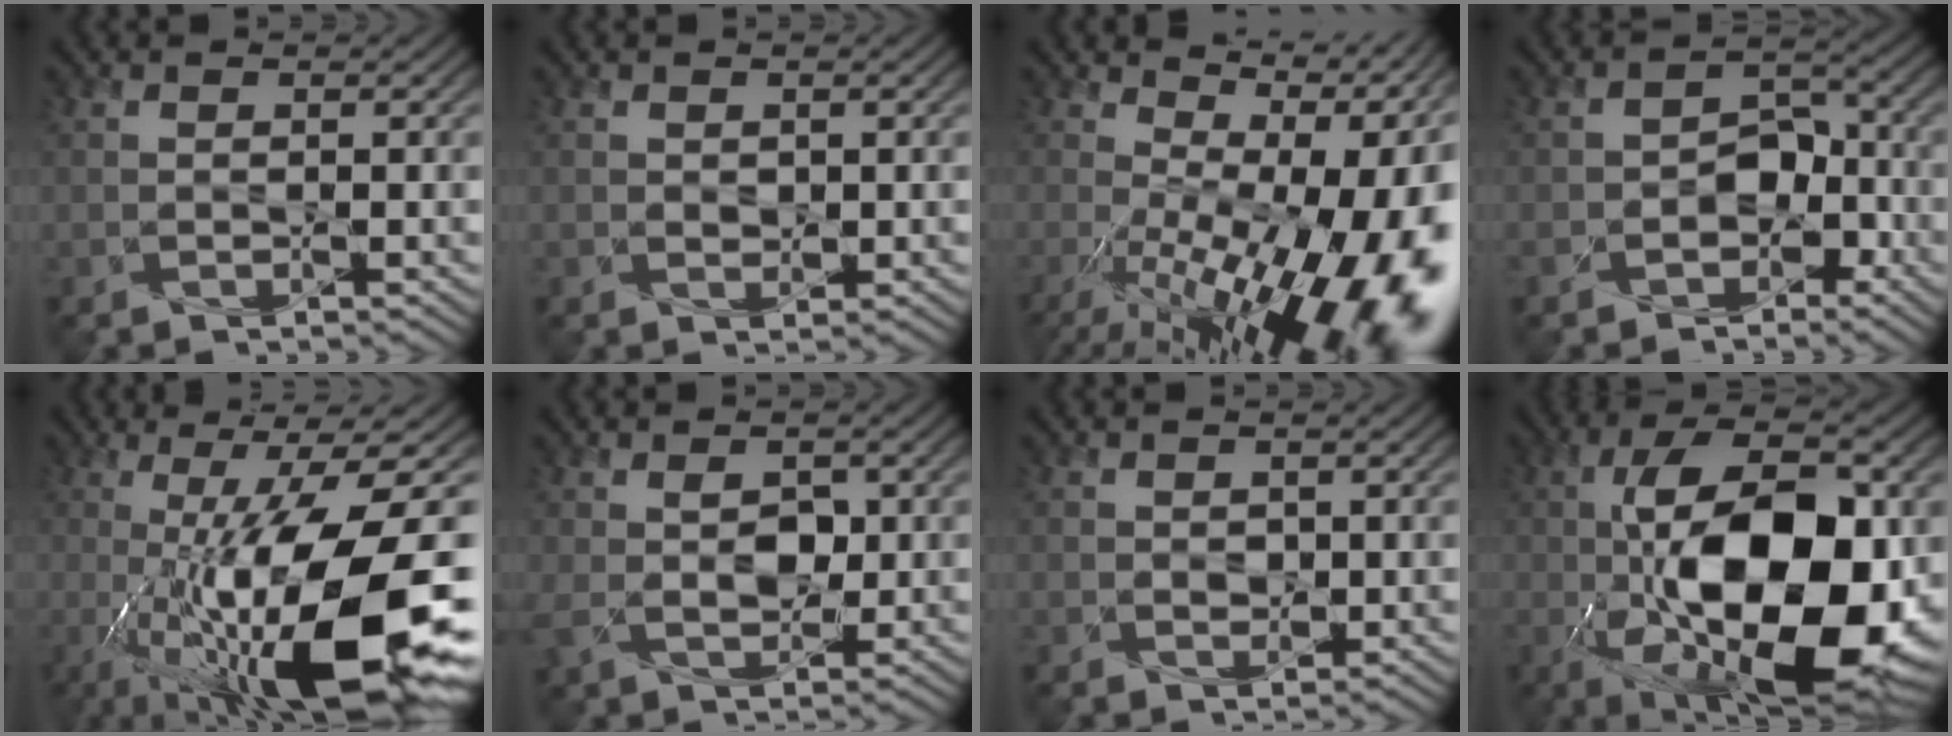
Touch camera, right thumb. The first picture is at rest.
{"total": 0.9, "force": [0.3, 0.8, 0.2], "torque": [-0.009, -0.005, 0.012]}
{"total": 18.7, "force": [-3.1, 10.0, 15.6], "torque": [-0.195, -0.028, -0.012]}
{"total": 5.2, "force": [-2.4, 3.8, 2.7], "torque": [-0.028, 0.006, -0.048]}
{"total": 18.0, "force": [-5.2, 4.7, 16.6], "torque": [-0.275, -0.005, -0.085]}
{"total": 4.3, "force": [0.6, 2.9, 3.1], "torque": [-0.062, -0.003, 0.015]}
{"total": 1.1, "force": [0.1, 1.0, 0.4], "torque": [-0.014, -0.006, 0.009]}
{"total": 18.3, "force": [-3.1, 8.7, 15.8], "torque": [-0.265, 0.004, -0.054]}